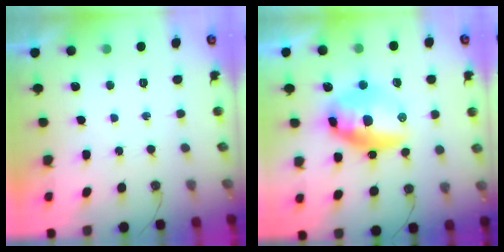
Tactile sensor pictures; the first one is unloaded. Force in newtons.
{"total": 13.7, "press": 13.4, "slide": 2.9}